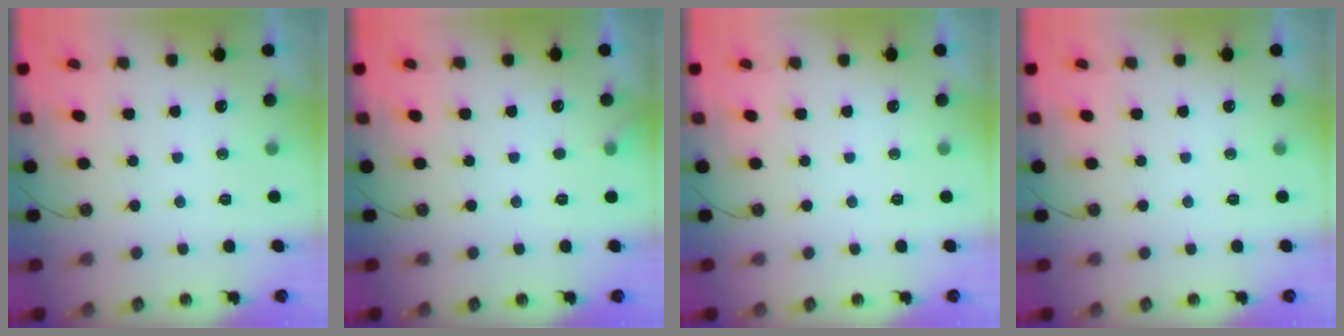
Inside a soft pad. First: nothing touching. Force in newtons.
{"total": 3.2, "press": 3.2, "slide": 0.5}
{"total": 0.0}
{"total": 0.0}